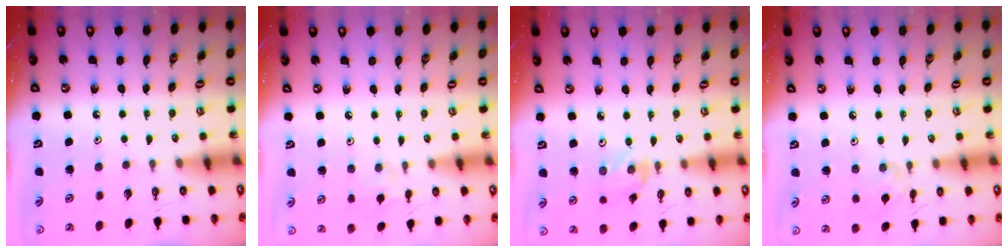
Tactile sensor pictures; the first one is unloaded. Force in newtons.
{"total": 4.1, "press": 4.1, "slide": 0.7}
{"total": 1.2, "press": 1.2, "slide": 0.2}
{"total": 2.4, "press": 2.4, "slide": 0.4}